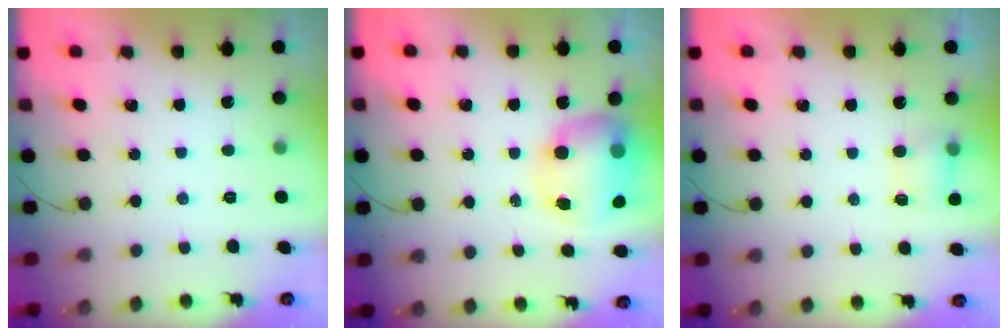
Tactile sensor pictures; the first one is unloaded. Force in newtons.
{"total": 11.3, "press": 11.0, "slide": 2.8}
{"total": 5.0, "press": 4.8, "slide": 1.0}